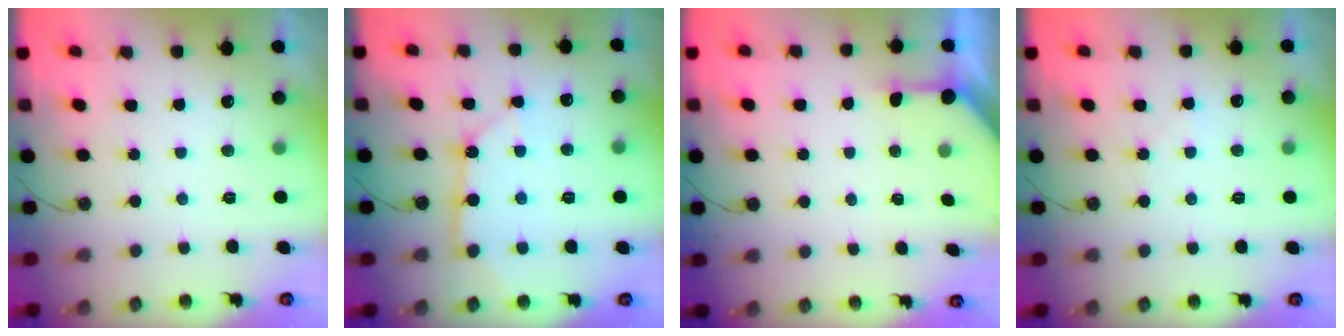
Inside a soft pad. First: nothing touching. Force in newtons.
{"total": 11.6, "press": 11.5, "slide": 1.3}
{"total": 3.6, "press": 3.6, "slide": 0.3}
{"total": 3.1, "press": 3.1, "slide": 0.6}